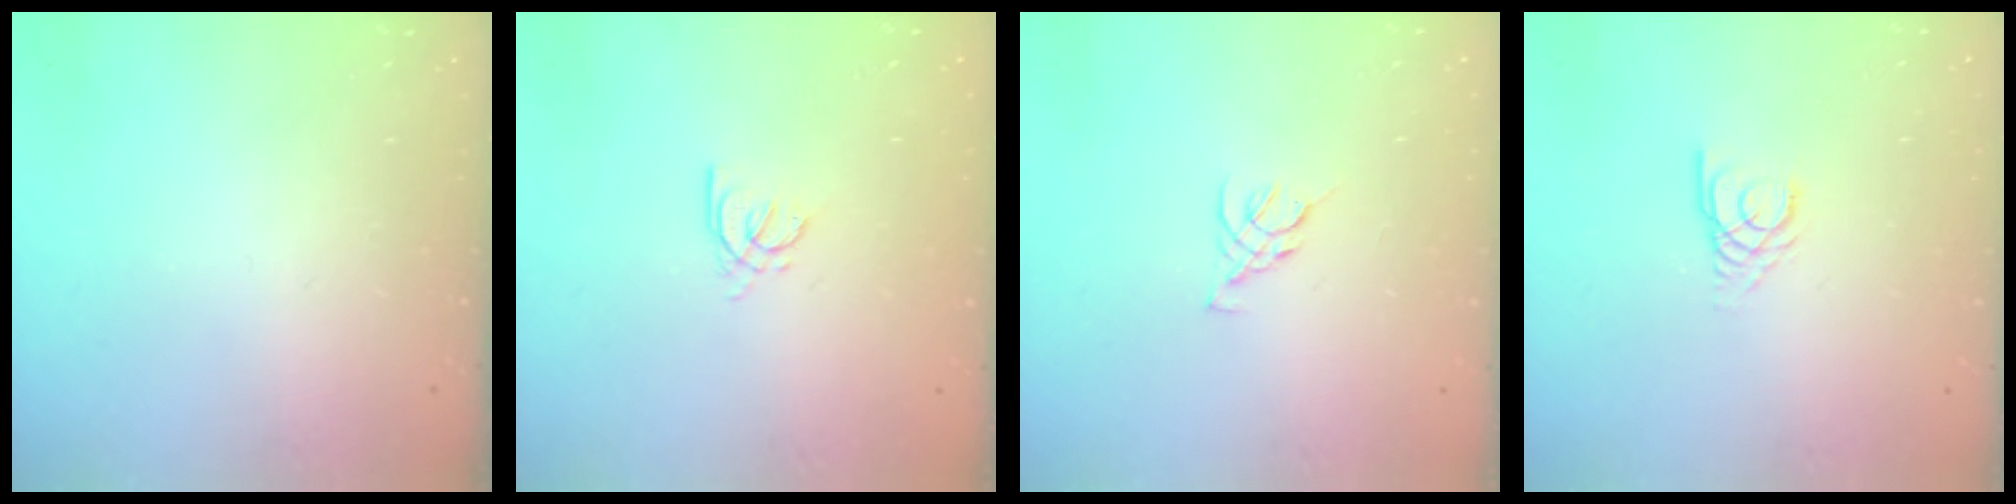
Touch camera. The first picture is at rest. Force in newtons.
{"total": 2.1, "press": 2.0, "slide": 0.6}
{"total": 3.2, "press": 3.2, "slide": 0.7}
{"total": 1.3, "press": 1.3, "slide": 0.2}